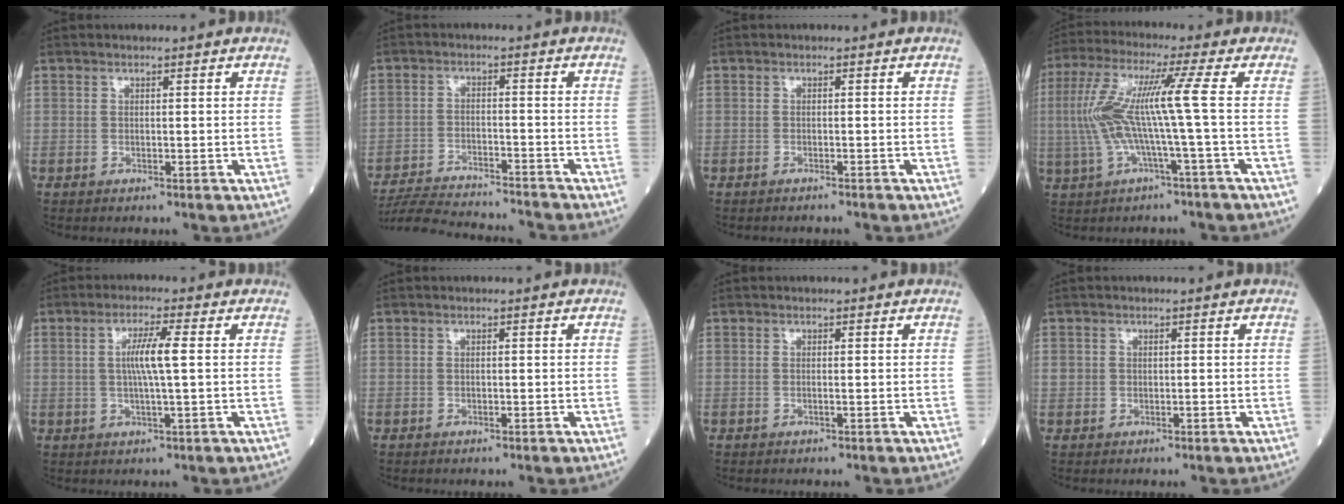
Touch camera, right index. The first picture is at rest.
{"total": 13.3, "force": [-12.8, 0.9, 3.6], "torque": [-0.059, -0.003, -0.197]}
{"total": 1.6, "force": [-1.6, 0.0, 0.2], "torque": [-0.005, -0.002, -0.020]}
{"total": 9.9, "force": [-0.4, -1.1, 9.8], "torque": [-0.211, 0.023, -0.006]}
{"total": 5.1, "force": [0.5, -0.2, 5.0], "torque": [-0.094, 0.001, 0.010]}
{"total": 0.0}
{"total": 0.0}
{"total": 1.2, "force": [0.0, 1.1, 0.5], "torque": [-0.013, 0.009, 0.006]}